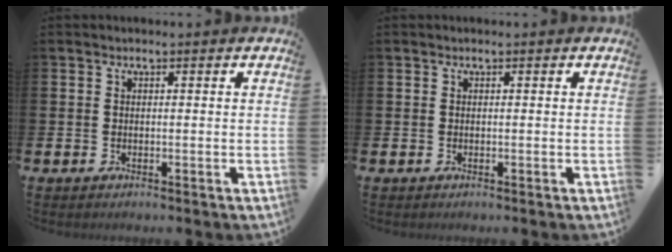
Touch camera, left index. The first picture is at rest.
{"total": 0.0}